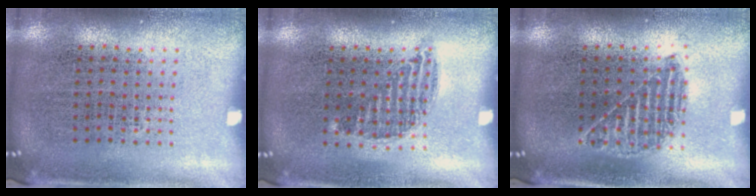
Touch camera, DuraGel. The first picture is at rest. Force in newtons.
{"total": 0.9, "press": 0.8, "slide": 0.4}
{"total": 1.2, "press": 1.1, "slide": 0.5}